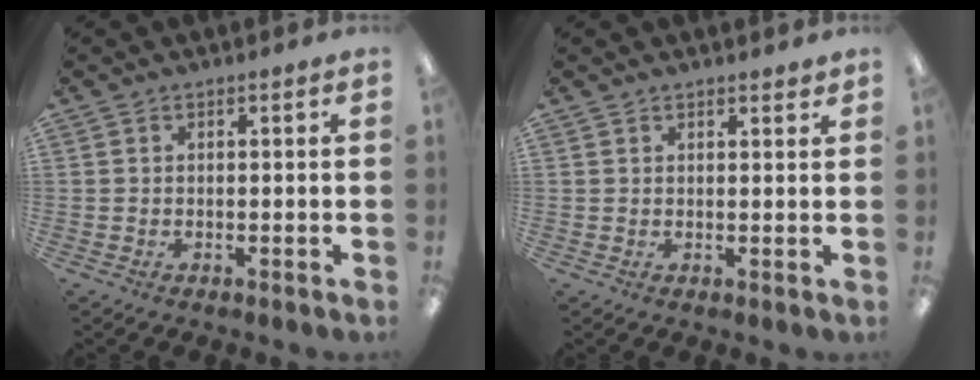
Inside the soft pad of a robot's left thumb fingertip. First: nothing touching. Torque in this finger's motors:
{"motor_torque": [-0.19, -0.08, -0.05, 0.25, 0.02]}